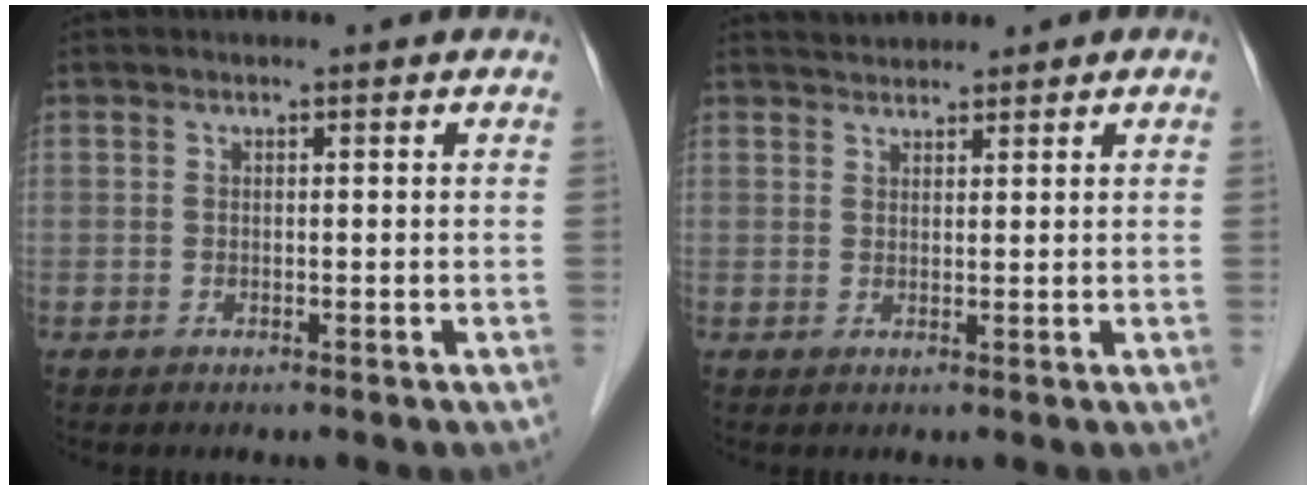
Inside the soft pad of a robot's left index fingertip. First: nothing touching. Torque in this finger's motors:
{"motor_torque": [0.09, -0.54, 0.42, 0.07]}